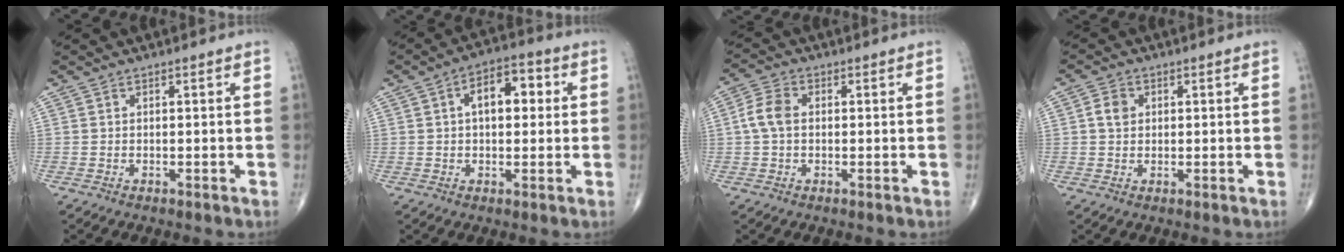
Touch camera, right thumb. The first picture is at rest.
{"total": 8.6, "force": [1.7, 4.8, 6.9], "torque": [-0.082, 0.018, 0.018]}
{"total": 4.9, "force": [0.2, 3.3, 3.7], "torque": [-0.080, 0.014, -0.003]}
{"total": 3.0, "force": [0.6, 2.4, 1.7], "torque": [-0.026, 0.002, 0.007]}